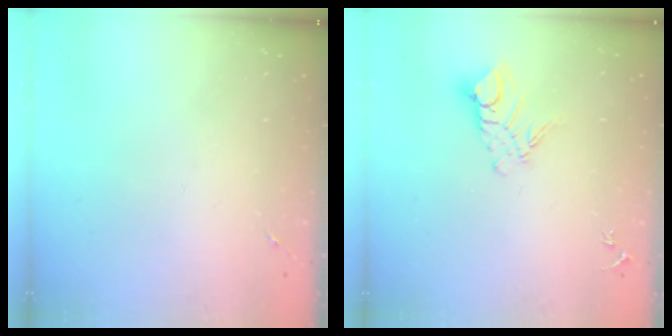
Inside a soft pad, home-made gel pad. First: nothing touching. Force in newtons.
{"total": 9.1, "press": 9.1, "slide": 0.9}